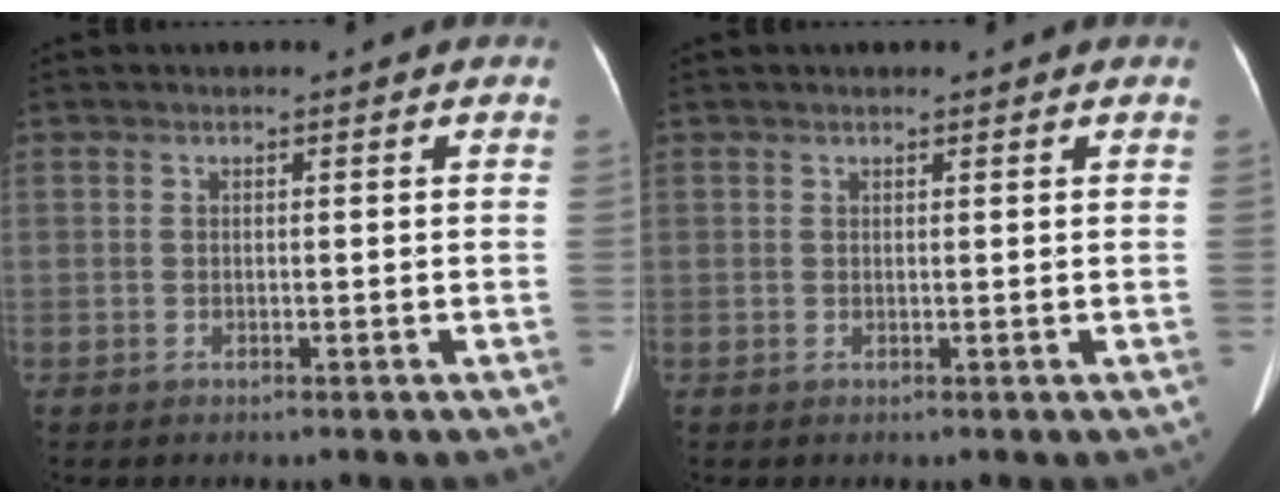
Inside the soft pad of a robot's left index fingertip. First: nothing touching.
{"total": 0.9, "force": [0.7, 0.3, 0.4], "torque": [-0.010, 0.011, 0.009]}